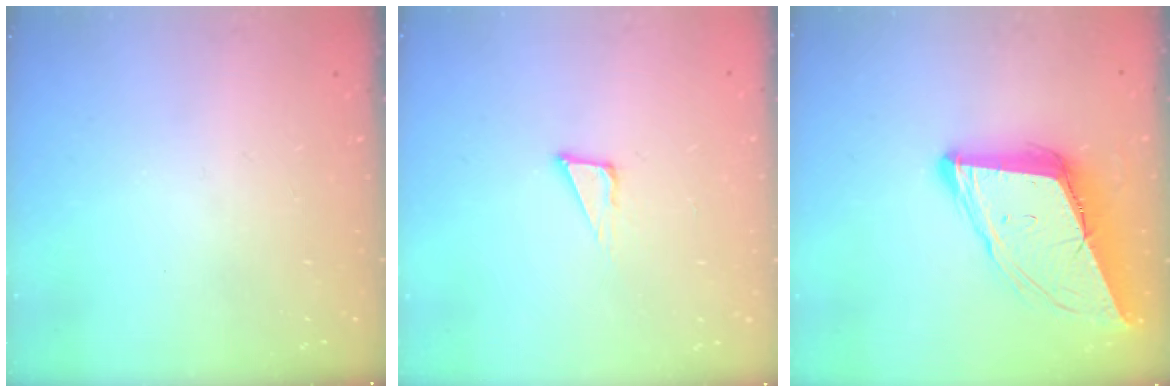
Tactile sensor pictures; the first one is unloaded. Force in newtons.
{"total": 3.2, "press": 3.1, "slide": 0.8}
{"total": 15.3, "press": 14.8, "slide": 4.1}